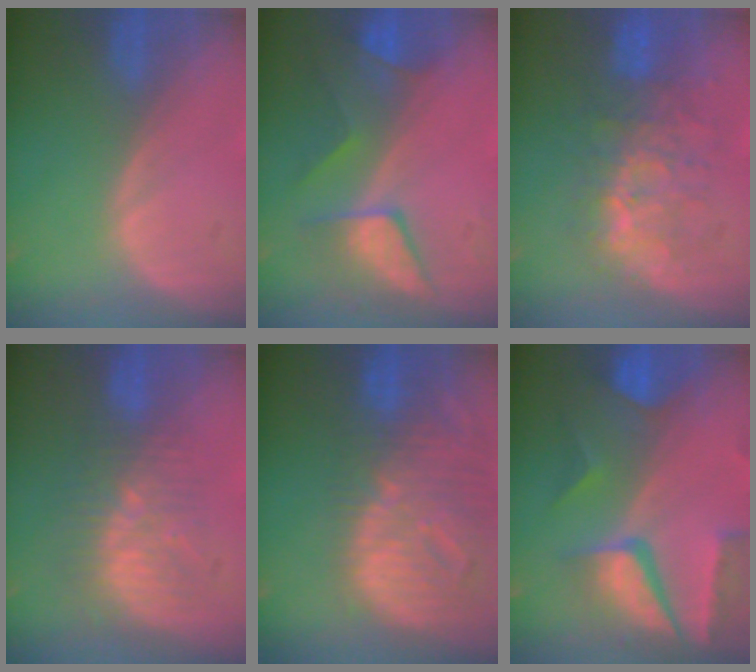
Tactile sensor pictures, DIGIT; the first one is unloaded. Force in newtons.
{"total": 7.5, "press": 7.0, "slide": 2.6}
{"total": 9.3, "press": 8.5, "slide": 4.0}
{"total": 9.0, "press": 7.6, "slide": 4.9}
{"total": 12.8, "press": 11.2, "slide": 6.3}
{"total": 10.3, "press": 8.6, "slide": 5.6}